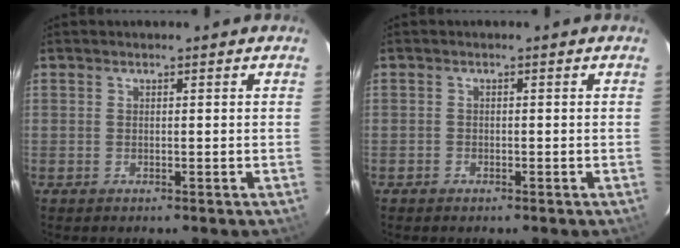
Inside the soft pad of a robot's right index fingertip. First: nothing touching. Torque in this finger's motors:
{"motor_torque": [0.18, -0.21, -0.02, 0.00]}